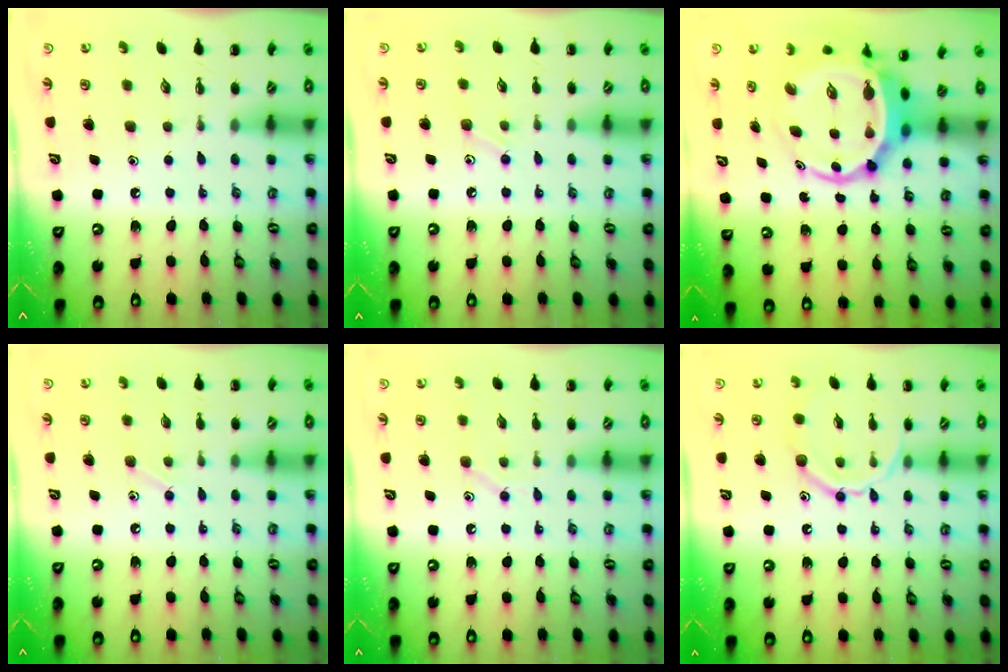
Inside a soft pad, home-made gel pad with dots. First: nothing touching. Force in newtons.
{"total": 6.6, "press": 6.2, "slide": 2.3}
{"total": 7.1, "press": 6.9, "slide": 1.6}
{"total": 3.9, "press": 3.7, "slide": 1.1}
{"total": 6.7, "press": 6.6, "slide": 1.1}
{"total": 11.0, "press": 11.0, "slide": 0.5}